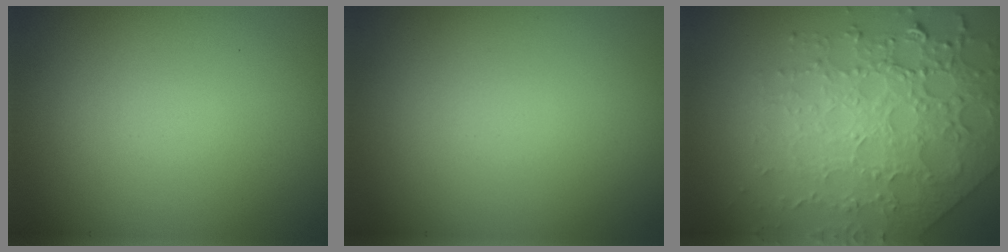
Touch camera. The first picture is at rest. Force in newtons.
{"total": 0.0}
{"total": 7.9, "press": 5.6, "slide": 5.6}